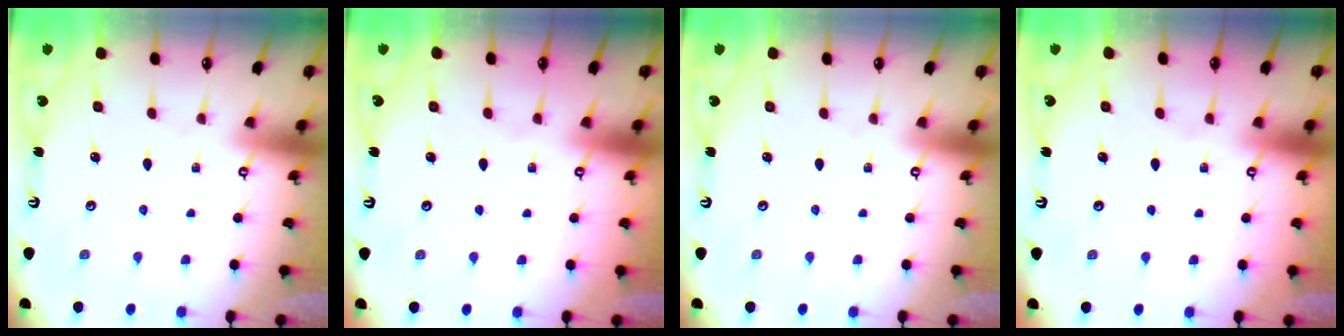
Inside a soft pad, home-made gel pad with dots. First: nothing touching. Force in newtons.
{"total": 0.0}
{"total": 0.0}
{"total": 0.0}